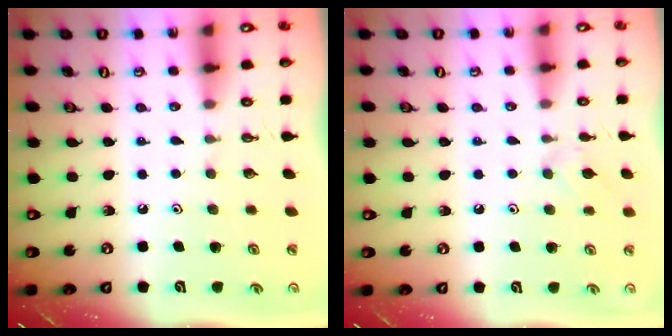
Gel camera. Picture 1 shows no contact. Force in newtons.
{"total": 4.2, "press": 4.2, "slide": 0.7}